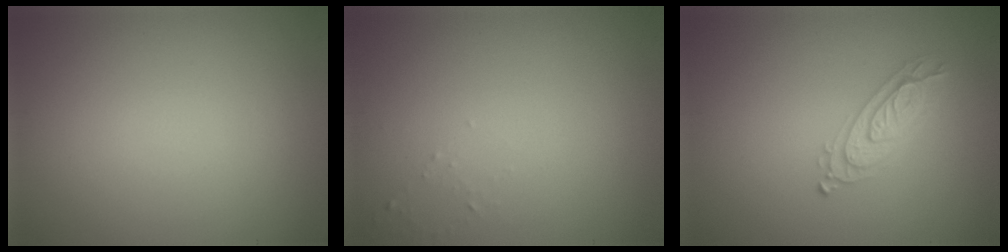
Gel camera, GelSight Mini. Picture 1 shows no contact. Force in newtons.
{"total": 0.7, "press": 0.6, "slide": 0.2}
{"total": 2.2, "press": 2.1, "slide": 0.4}